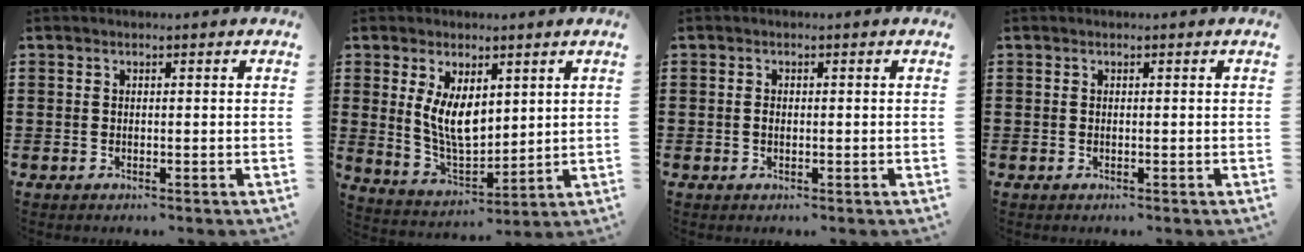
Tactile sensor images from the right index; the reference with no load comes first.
{"total": 7.2, "force": [2.4, 3.7, 5.6], "torque": [-0.114, -0.008, 0.043]}
{"total": 0.7, "force": [-0.2, 0.3, 0.6], "torque": [-0.014, 0.000, -0.003]}
{"total": 0.0}